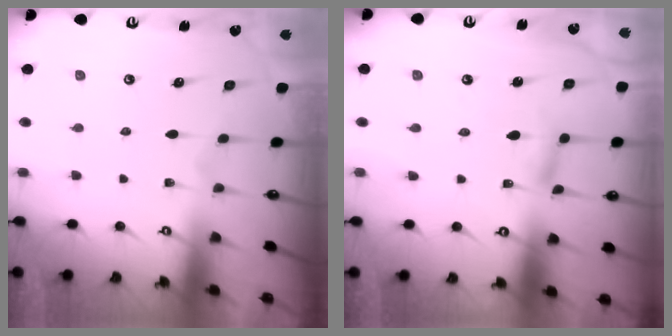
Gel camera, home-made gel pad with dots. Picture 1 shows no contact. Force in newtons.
{"total": 3.4, "press": 3.4, "slide": 0.3}